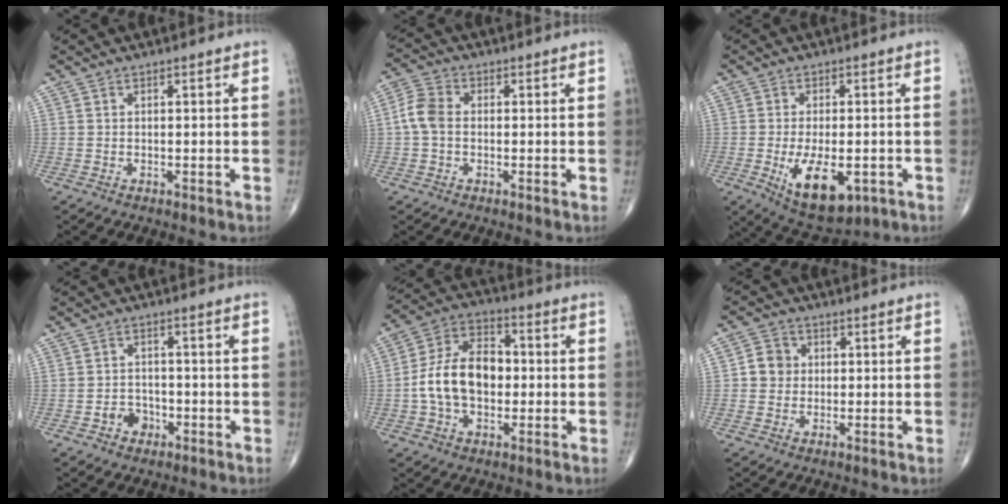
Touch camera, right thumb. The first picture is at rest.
{"total": 5.3, "force": [-0.2, 3.7, 3.7], "torque": [-0.079, 0.015, -0.013]}
{"total": 11.5, "force": [-3.5, 5.6, 9.5], "torque": [-0.142, -0.007, -0.042]}
{"total": 4.0, "force": [-1.8, 3.2, 1.6], "torque": [-0.002, 0.017, -0.031]}
{"total": 14.2, "force": [-0.9, 9.3, 10.7], "torque": [-0.180, 0.034, -0.021]}
{"total": 4.5, "force": [0.3, 4.2, 1.7], "torque": [-0.010, 0.007, 0.000]}